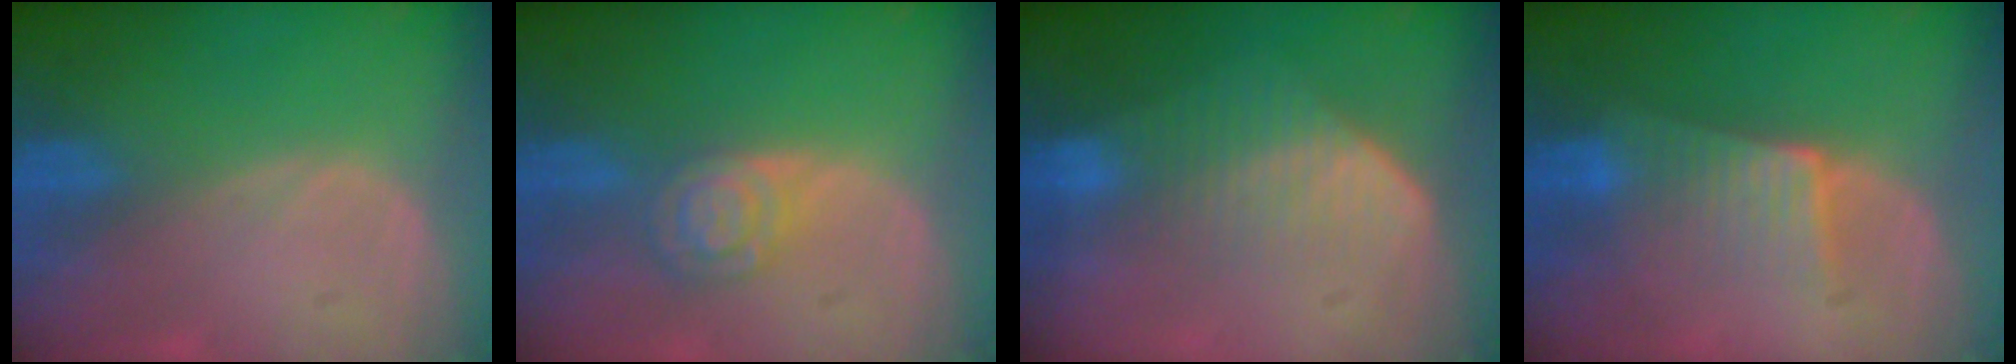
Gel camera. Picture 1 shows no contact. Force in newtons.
{"total": 5.5, "press": 4.9, "slide": 2.6}
{"total": 7.3, "press": 6.2, "slide": 3.7}
{"total": 6.4, "press": 5.7, "slide": 3.0}